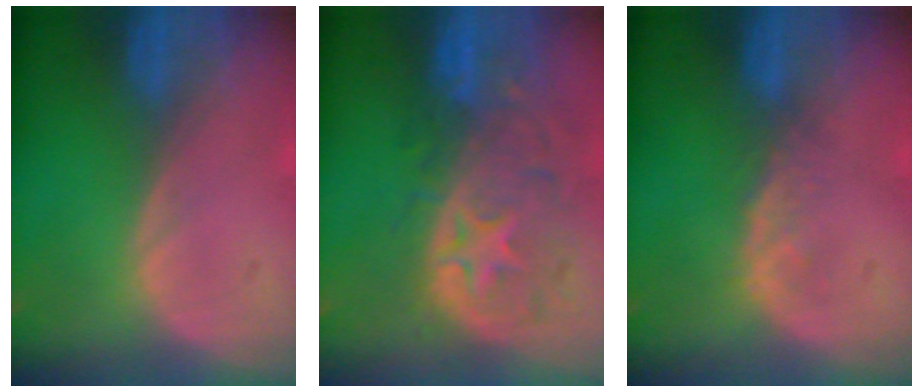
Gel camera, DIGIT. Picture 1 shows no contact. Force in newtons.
{"total": 11.2, "press": 9.8, "slide": 5.3}
{"total": 1.9, "press": 1.9, "slide": 0.3}